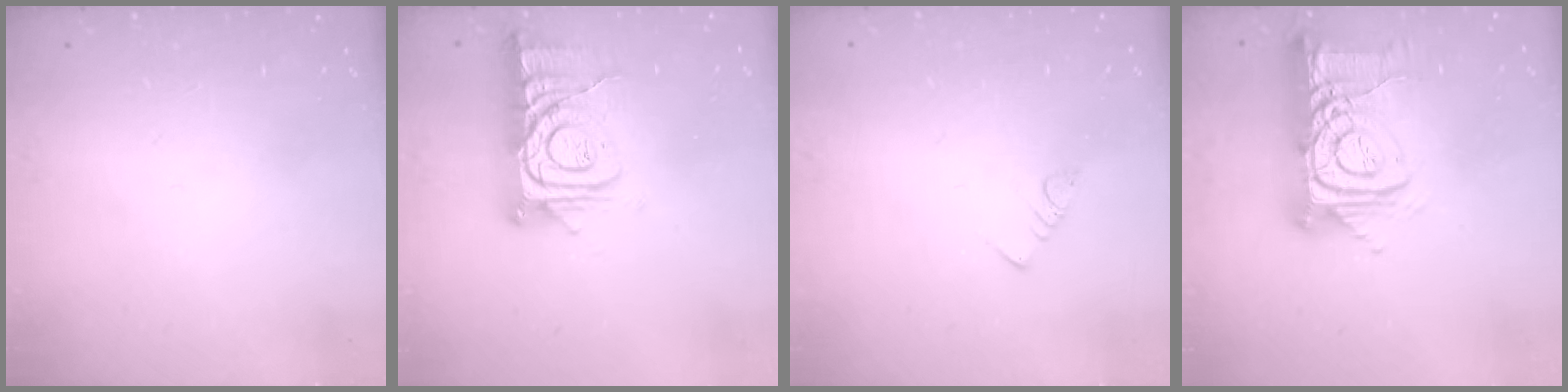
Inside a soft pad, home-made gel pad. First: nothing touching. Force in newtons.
{"total": 12.2, "press": 12.2, "slide": 1.0}
{"total": 2.5, "press": 2.5, "slide": 0.5}
{"total": 15.3, "press": 15.2, "slide": 1.7}